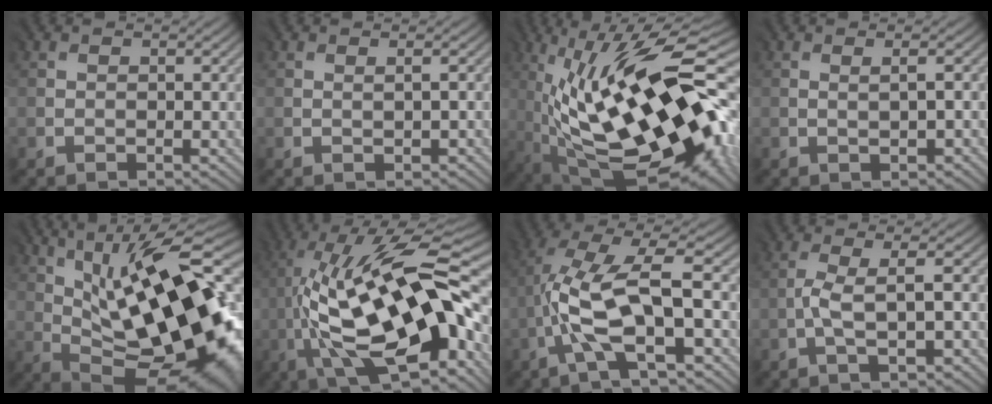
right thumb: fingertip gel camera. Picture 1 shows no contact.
{"total": 0.6, "force": [0.0, -0.4, 0.4], "torque": [-0.006, -0.001, 0.003]}
{"total": 19.8, "force": [-2.7, 7.6, 18.0], "torque": [-0.300, 0.008, -0.054]}
{"total": 0.8, "force": [0.0, -0.4, 0.7], "torque": [-0.011, -0.001, 0.004]}
{"total": 20.1, "force": [3.5, 8.0, 18.1], "torque": [-0.286, 0.024, 0.063]}
{"total": 19.1, "force": [-1.3, 6.0, 18.1], "torque": [-0.318, 0.021, -0.026]}
{"total": 10.4, "force": [-2.6, 3.1, 9.5], "torque": [-0.195, 0.015, -0.050]}
{"total": 3.0, "force": [-1.1, 0.1, 2.8], "torque": [-0.061, 0.006, -0.025]}